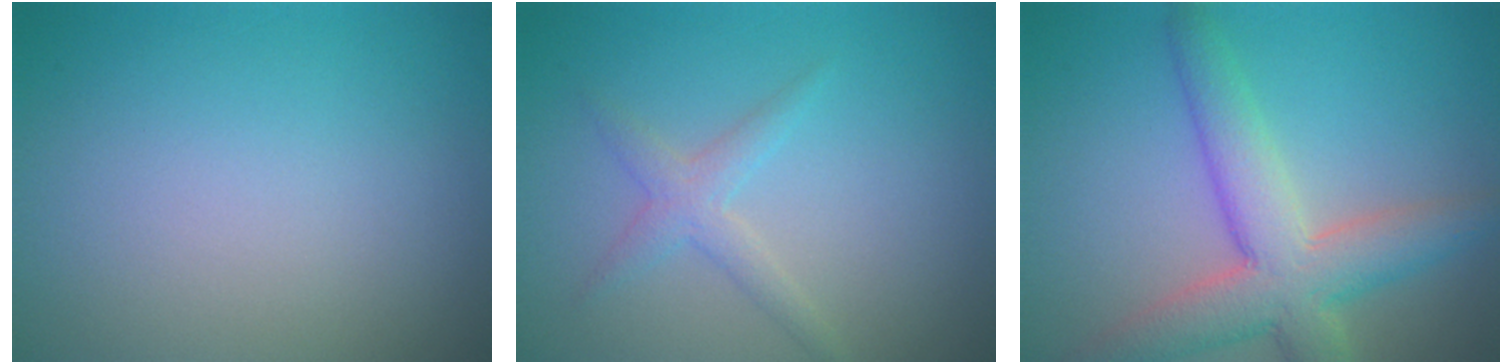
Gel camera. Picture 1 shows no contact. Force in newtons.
{"total": 1.9, "press": 1.9, "slide": 0.1}
{"total": 6.5, "press": 6.5, "slide": 0.4}